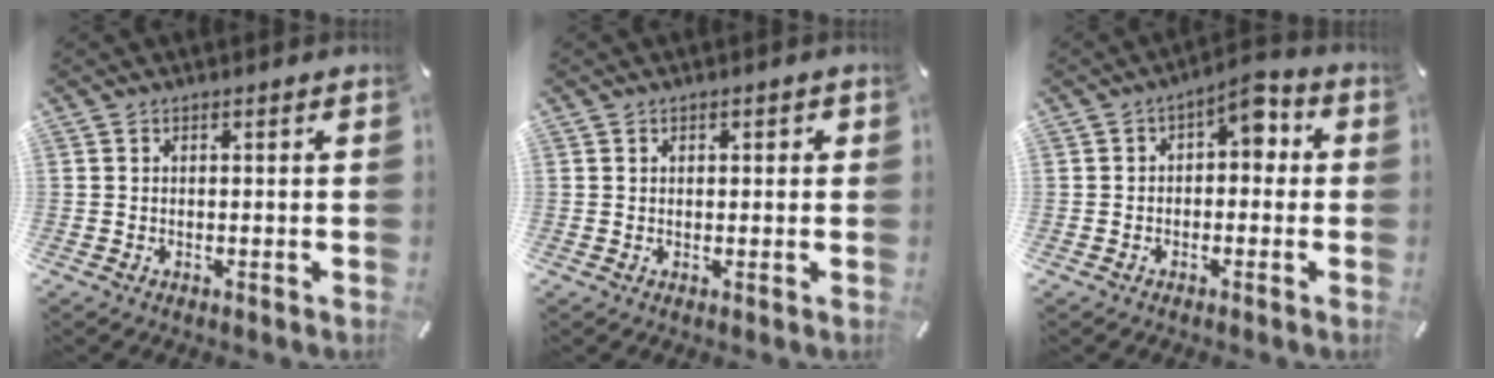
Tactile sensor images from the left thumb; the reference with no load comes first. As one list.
[{"total": 1.0, "force": [0.2, 0.7, 0.6], "torque": [-0.013, 0.006, 0.001]}, {"total": 5.3, "force": [1.2, 3.1, 4.2], "torque": [-0.061, -0.006, 0.012]}]